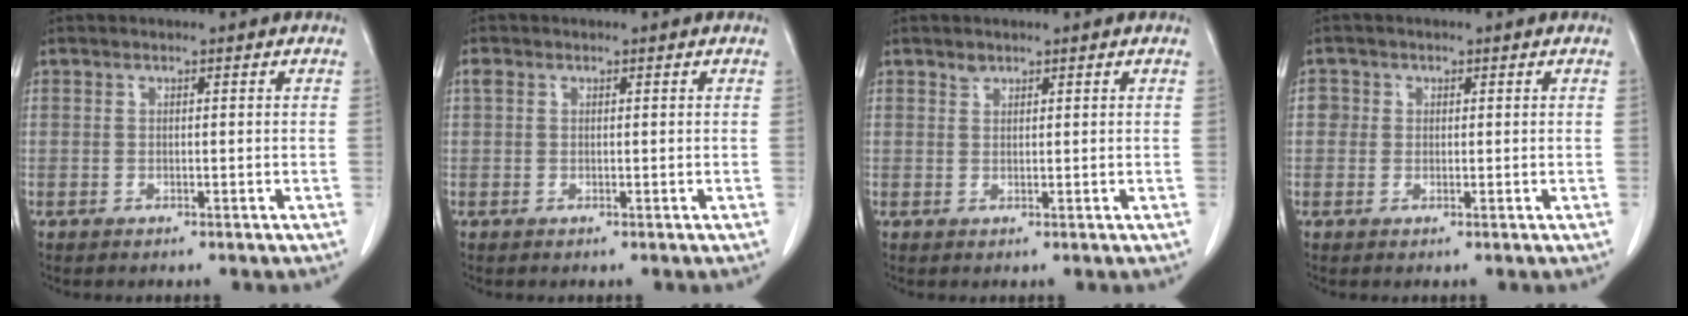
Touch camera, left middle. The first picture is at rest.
{"total": 0.9, "force": [0.4, 0.6, 0.4], "torque": [-0.017, 0.013, 0.009]}
{"total": 0.9, "force": [0.8, 0.4, 0.1], "torque": [0.001, -0.004, 0.011]}
{"total": 1.8, "force": [0.3, 1.7, 0.3], "torque": [0.004, 0.004, 0.000]}